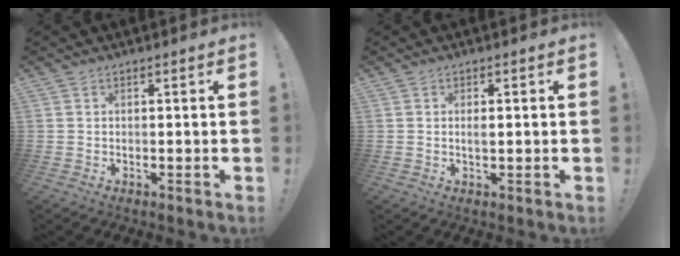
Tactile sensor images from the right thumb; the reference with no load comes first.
{"total": 1.6, "force": [0.0, 0.7, 1.5], "torque": [-0.026, 0.000, 0.000]}